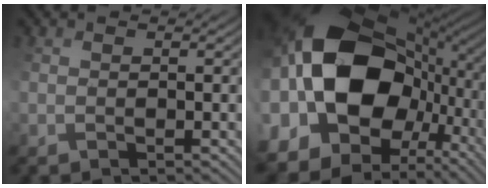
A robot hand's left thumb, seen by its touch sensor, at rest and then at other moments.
{"total": 21.8, "force": [1.3, 15.8, 15.0], "torque": [-0.318, -0.003, 0.031]}